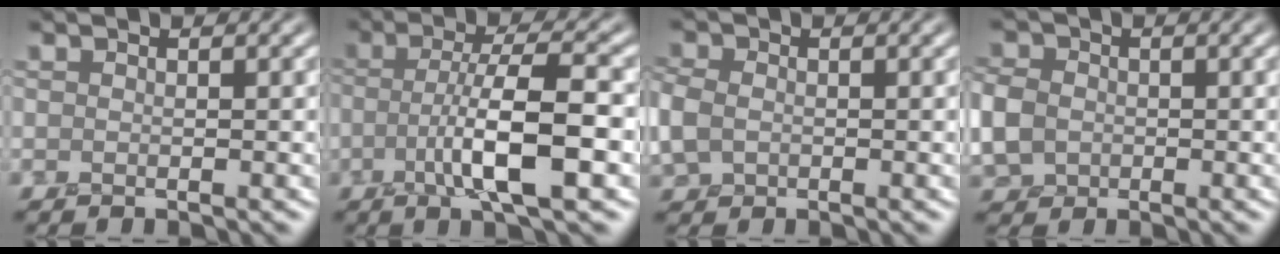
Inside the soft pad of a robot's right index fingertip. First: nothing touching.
{"total": 6.7, "force": [-1.7, 1.5, 6.3], "torque": [-0.113, 0.011, -0.029]}
{"total": 2.3, "force": [0.0, 2.1, 1.0], "torque": [-0.033, 0.006, -0.008]}
{"total": 3.5, "force": [-0.2, 3.2, 1.4], "torque": [-0.044, 0.005, -0.005]}